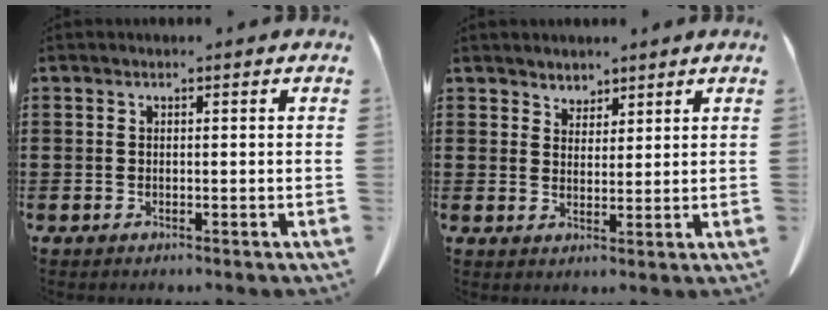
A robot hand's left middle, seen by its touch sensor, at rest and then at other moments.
{"total": 2.8, "force": [2.6, 1.0, -0.2], "torque": [-0.005, -0.002, 0.050]}